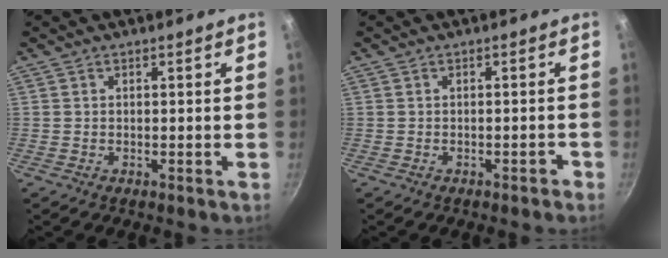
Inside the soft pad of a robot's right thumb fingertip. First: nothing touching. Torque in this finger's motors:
{"motor_torque": [2.57, 2.44, 0.37, -0.19, 0.05]}